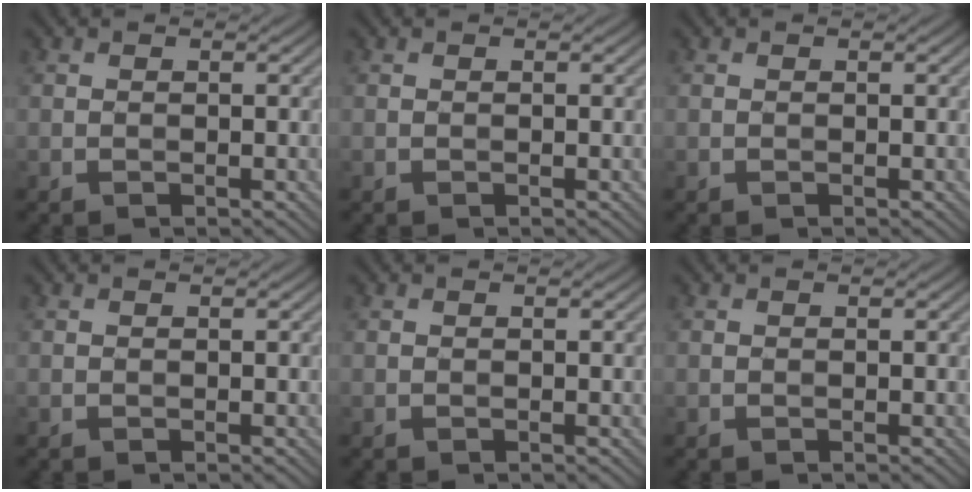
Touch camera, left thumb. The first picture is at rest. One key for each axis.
{"total": 0.0}
{"total": 0.0}
{"total": 0.0}
{"total": 0.0}
{"total": 0.0}